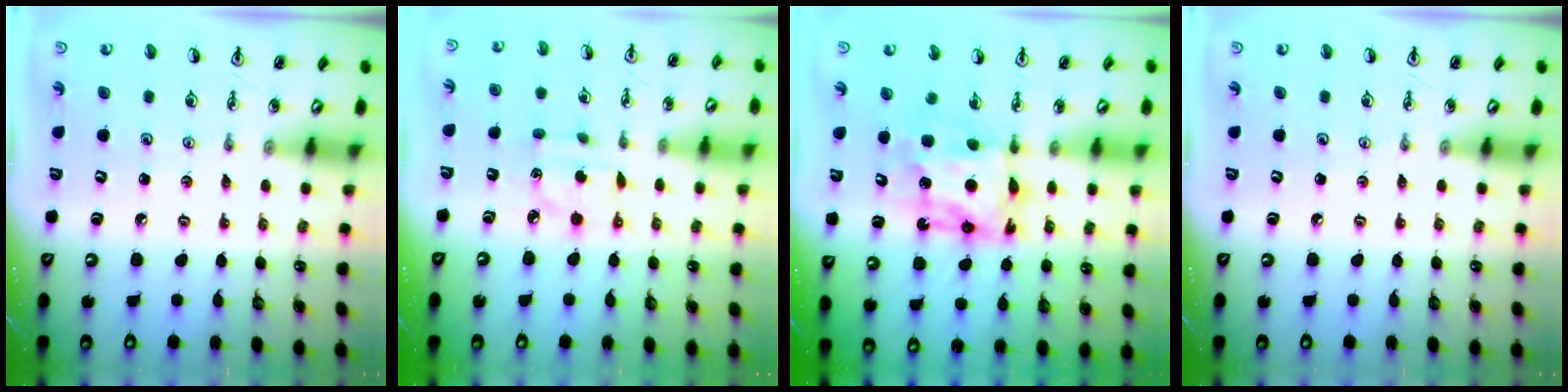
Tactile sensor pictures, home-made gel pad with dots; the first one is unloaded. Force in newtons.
{"total": 3.4, "press": 3.4, "slide": 0.1}
{"total": 7.2, "press": 7.1, "slide": 0.7}
{"total": 0.0}